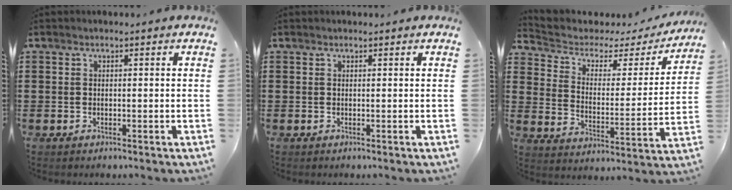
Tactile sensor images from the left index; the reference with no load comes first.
{"total": 0.0}
{"total": 3.6, "force": [2.4, 2.1, 1.7], "torque": [-0.054, -0.016, 0.031]}